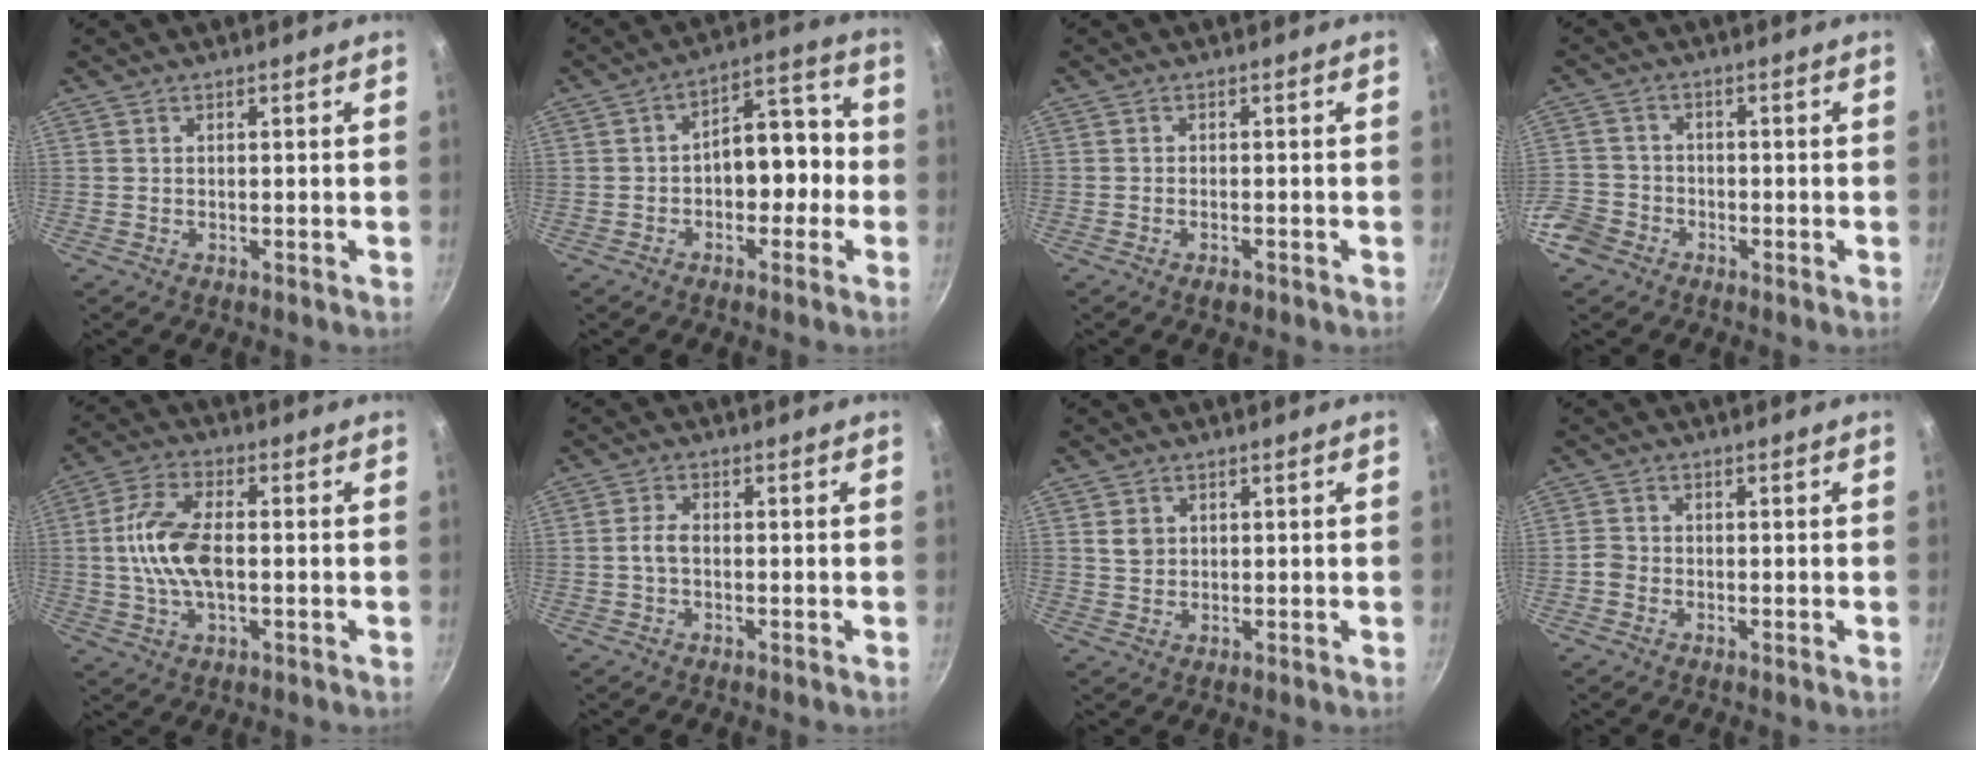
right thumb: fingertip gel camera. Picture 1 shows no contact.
{"total": 10.7, "force": [-1.4, 6.5, 8.4], "torque": [-0.081, 0.045, -0.033]}
{"total": 1.6, "force": [-1.1, 0.6, 0.9], "torque": [-0.017, 0.003, -0.019]}
{"total": 5.7, "force": [-3.4, 4.3, 1.4], "torque": [-0.018, 0.016, -0.072]}
{"total": 11.6, "force": [-0.1, 5.7, 10.1], "torque": [-0.210, 0.014, -0.004]}
{"total": 2.6, "force": [-0.4, 1.5, 2.1], "torque": [-0.043, 0.006, -0.011]}
{"total": 2.7, "force": [0.8, 2.2, 1.2], "torque": [-0.012, -0.006, 0.019]}
{"total": 1.8, "force": [-0.8, 1.4, 0.8], "torque": [-0.012, 0.005, -0.021]}